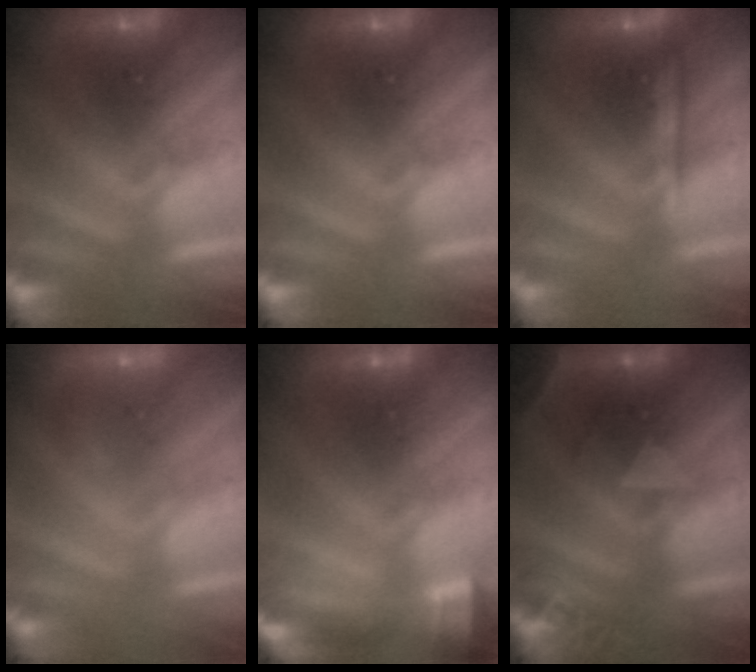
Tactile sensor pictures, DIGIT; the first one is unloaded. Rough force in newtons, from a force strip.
{"total": 0.0}
{"total": 2.2}
{"total": 2.6}
{"total": 7.2}
{"total": 2.2}